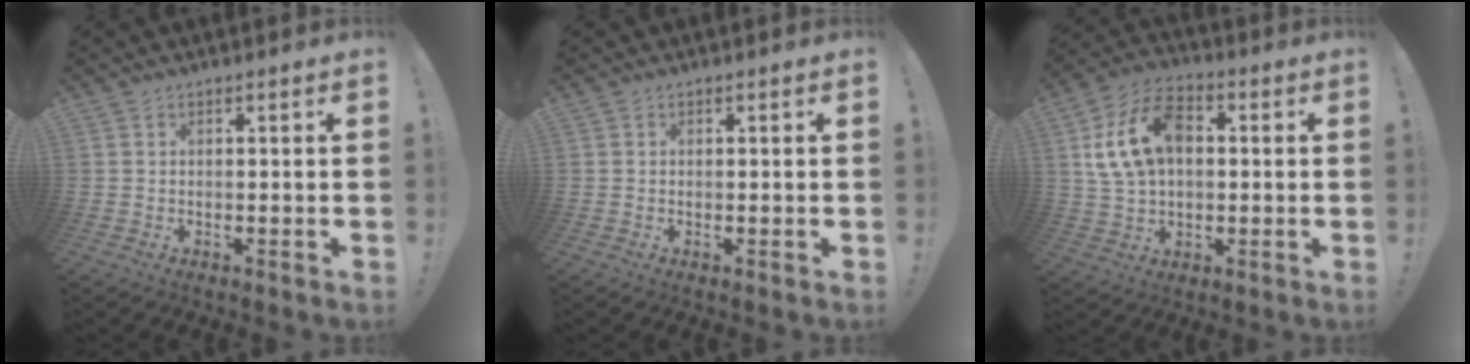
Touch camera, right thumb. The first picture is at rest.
{"total": 0.0}
{"total": 16.3, "force": [3.3, 11.3, 11.3], "torque": [-0.197, 0.006, 0.065]}